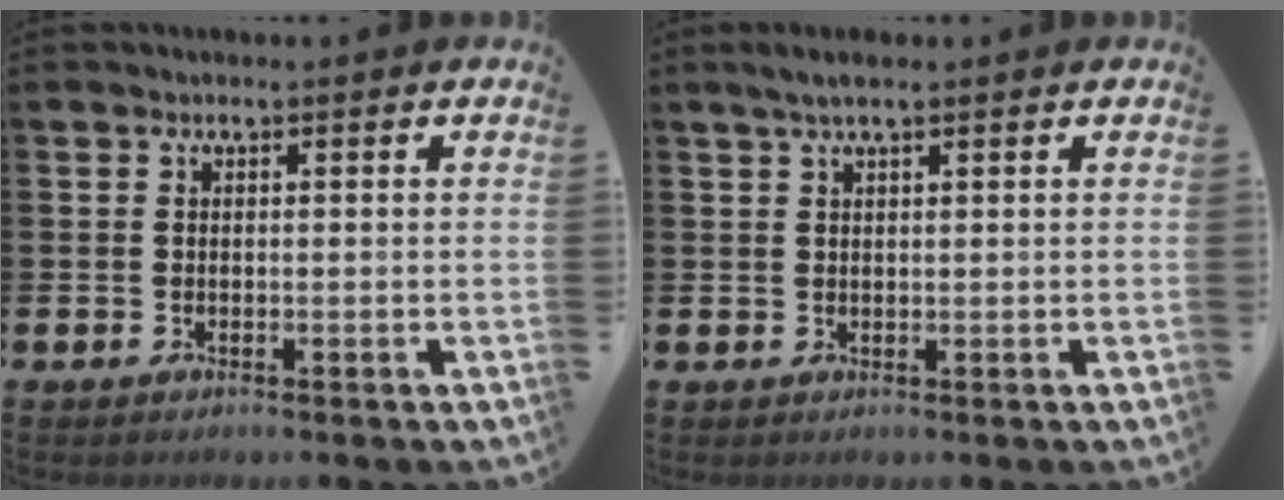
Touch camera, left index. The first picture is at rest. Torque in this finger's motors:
{"motor_torque": [0.14, -0.20, 0.34, 0.03]}